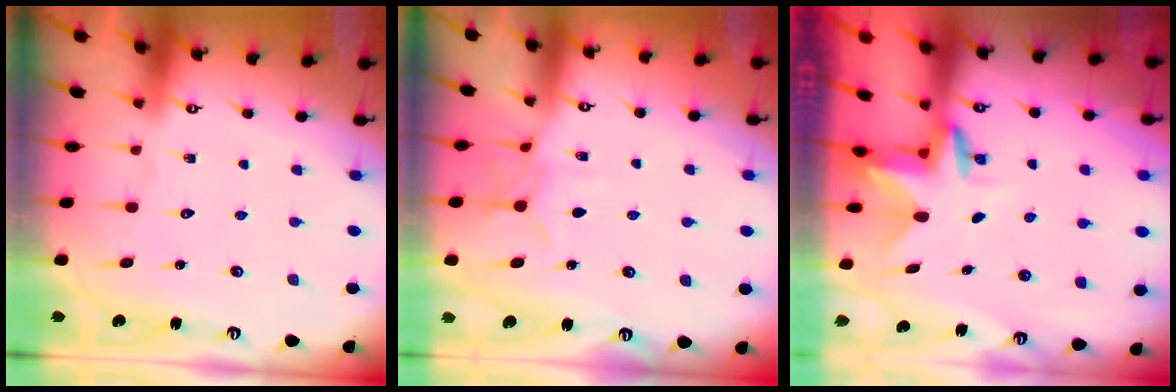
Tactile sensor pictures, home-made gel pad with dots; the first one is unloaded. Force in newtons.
{"total": 7.5, "press": 7.5, "slide": 0.8}
{"total": 3.0, "press": 3.0, "slide": 0.2}